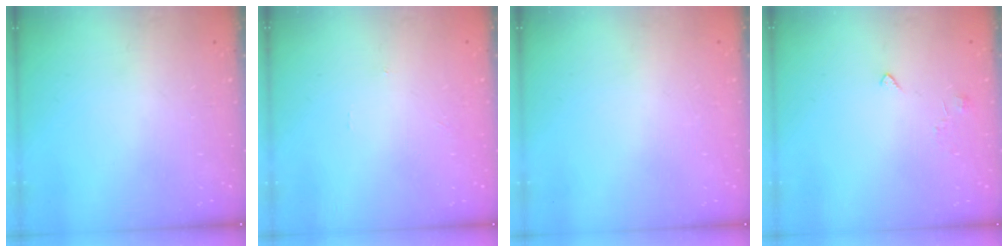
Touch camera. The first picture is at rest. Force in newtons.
{"total": 0.0}
{"total": 2.0, "press": 2.0, "slide": 0.1}
{"total": 2.0, "press": 2.0, "slide": 0.4}